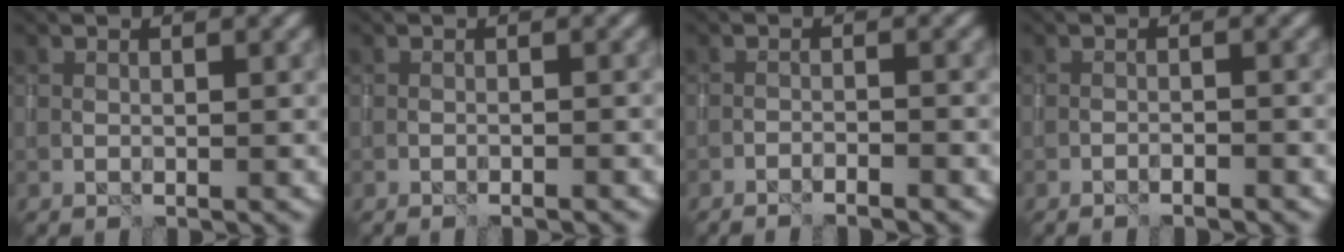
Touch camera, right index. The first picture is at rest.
{"total": 0.9, "force": [-0.8, 0.0, 0.5], "torque": [-0.006, 0.003, -0.015]}
{"total": 2.2, "force": [-1.8, 0.2, 1.1], "torque": [-0.021, 0.006, -0.034]}
{"total": 1.2, "force": [-1.0, 0.1, 0.6], "torque": [-0.012, 0.004, -0.019]}